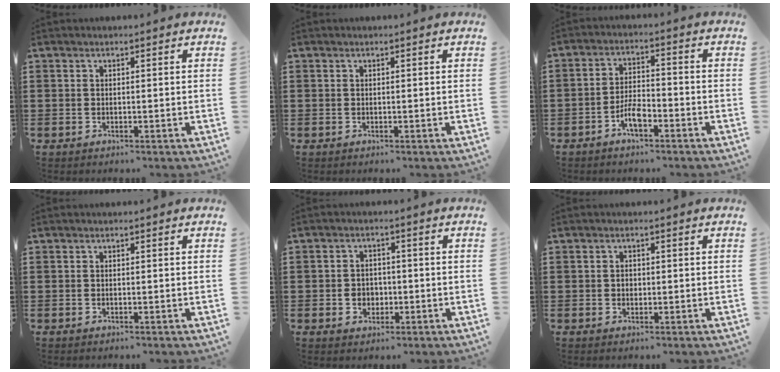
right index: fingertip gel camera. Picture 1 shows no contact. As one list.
[{"total": 0.0}, {"total": 4.3, "force": [-2.6, 1.6, 3.1], "torque": [-0.073, 0.004, -0.055]}, {"total": 0.0}, {"total": 2.8, "force": [-0.7, 2.4, 1.2], "torque": [-0.031, 0.004, -0.017]}, {"total": 1.0, "force": [0.0, 0.8, 0.6], "torque": [-0.014, 0.004, -0.001]}]